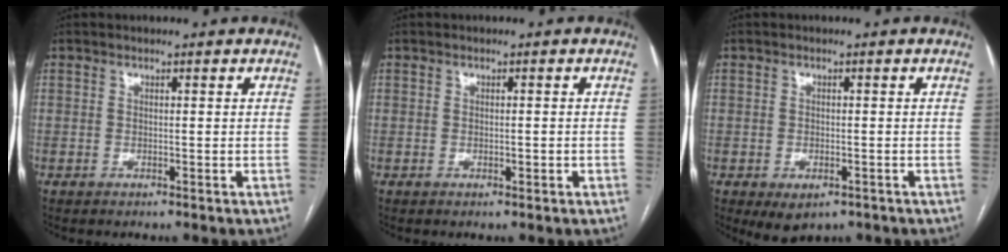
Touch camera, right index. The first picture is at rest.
{"total": 0.9, "force": [-0.3, 0.3, 0.9], "torque": [-0.017, -0.001, -0.002]}
{"total": 3.9, "force": [-2.1, 2.3, 2.4], "torque": [-0.034, -0.005, -0.020]}